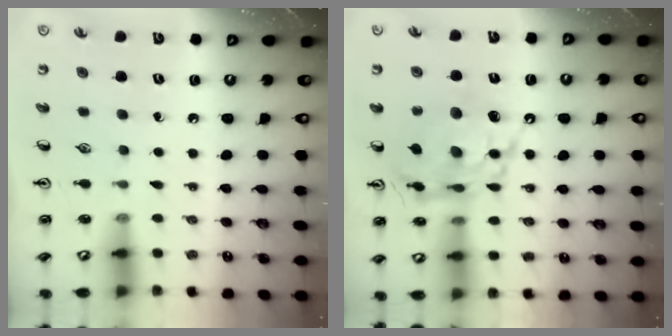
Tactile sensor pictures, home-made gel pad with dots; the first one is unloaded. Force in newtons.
{"total": 13.4, "press": 13.3, "slide": 1.3}